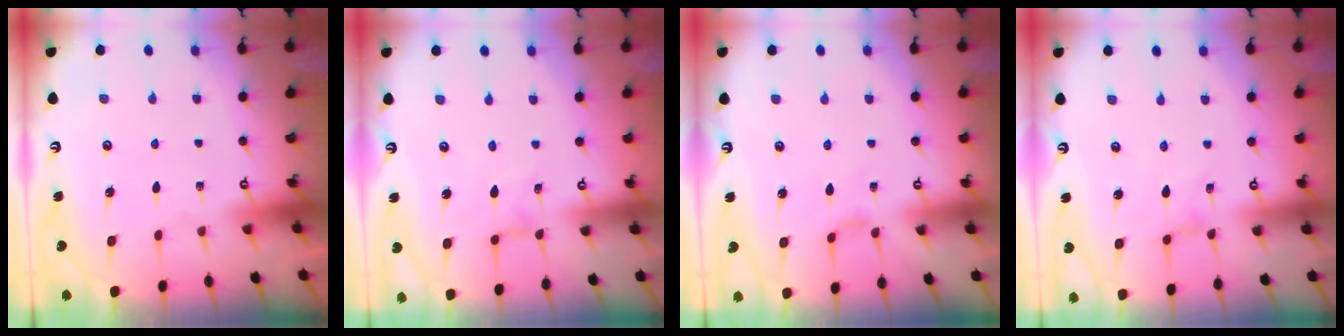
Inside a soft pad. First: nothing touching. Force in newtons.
{"total": 0.7, "press": 0.7, "slide": 0.0}
{"total": 1.4, "press": 1.3, "slide": 0.4}
{"total": 0.0}